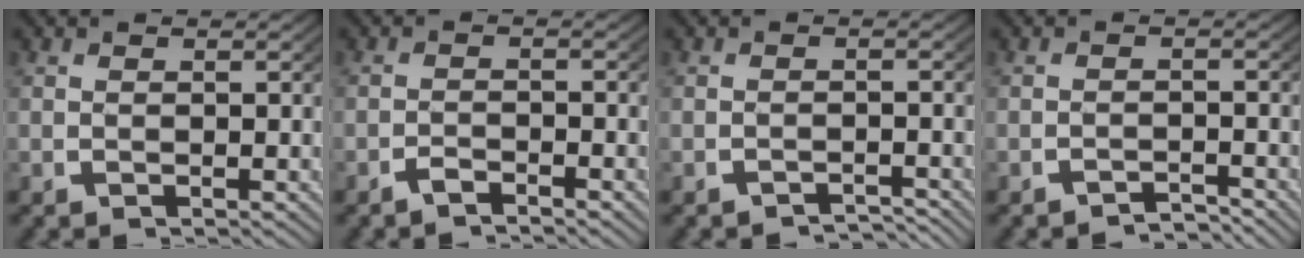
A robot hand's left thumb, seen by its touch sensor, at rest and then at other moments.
{"total": 1.4, "force": [-1.4, 0.3, 0.4], "torque": [-0.006, -0.001, -0.029]}
{"total": 2.4, "force": [-2.3, 0.5, 0.6], "torque": [-0.009, -0.008, -0.032]}
{"total": 2.1, "force": [-2.0, 0.3, 0.5], "torque": [-0.006, -0.006, -0.031]}